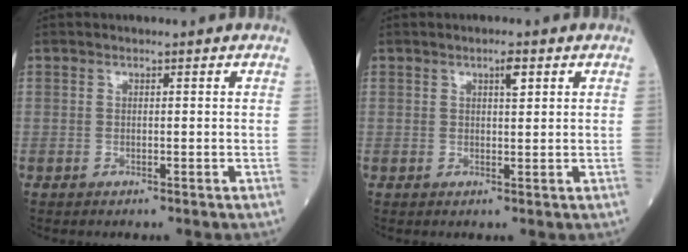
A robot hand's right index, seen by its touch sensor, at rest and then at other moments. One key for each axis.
{"total": 2.0, "fx": 1.0, "fy": 0.4, "fz": 1.7, "tx": -0.027, "ty": 0.000, "tz": 0.015}